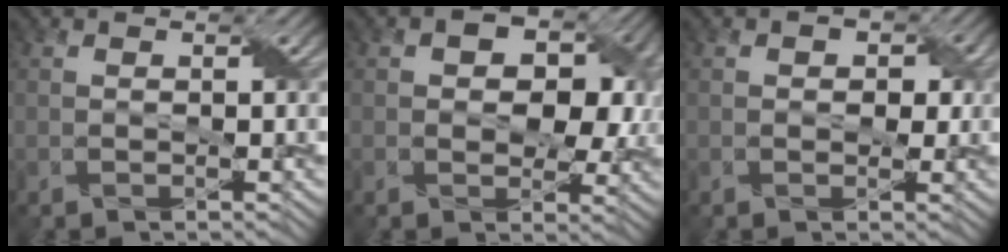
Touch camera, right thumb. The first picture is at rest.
{"total": 9.5, "force": [1.9, 6.2, 7.0], "torque": [-0.087, 0.001, 0.020]}
{"total": 2.3, "force": [0.4, 1.7, 1.5], "torque": [-0.024, -0.004, 0.000]}